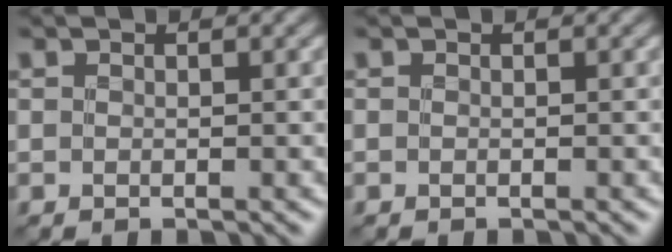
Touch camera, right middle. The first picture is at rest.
{"total": 0.0}